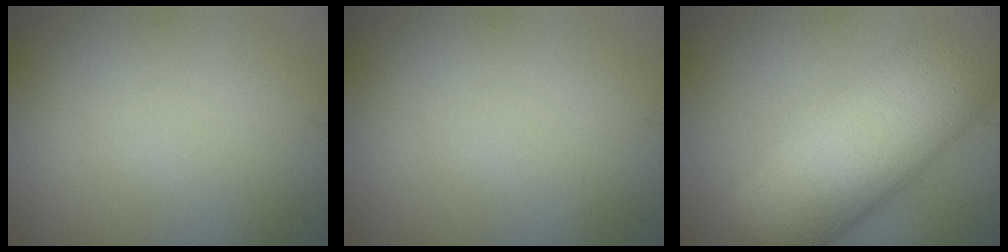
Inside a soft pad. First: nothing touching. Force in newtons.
{"total": 0.0}
{"total": 11.8, "press": 11.8, "slide": 0.4}